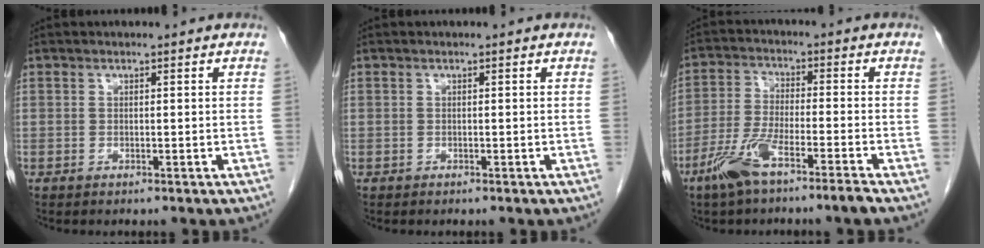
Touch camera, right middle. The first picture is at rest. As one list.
[{"total": 0.0}, {"total": 8.1, "force": [-5.4, 0.3, 6.0], "torque": [-0.127, -0.010, -0.107]}]